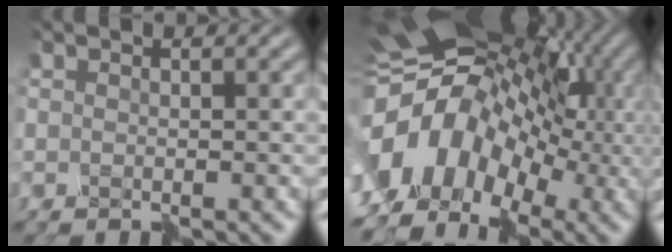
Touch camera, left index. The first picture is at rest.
{"total": 13.5, "force": [-3.6, 10.4, 7.8], "torque": [-0.176, 0.011, -0.077]}